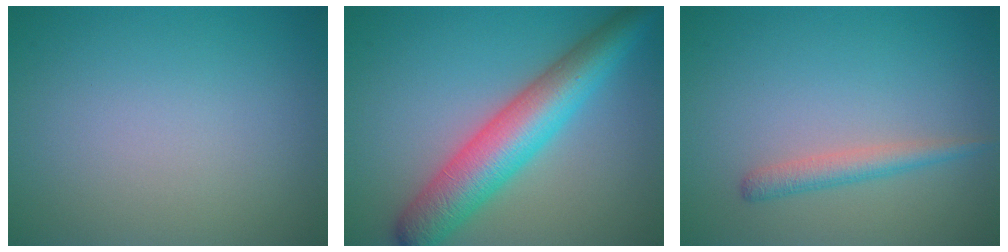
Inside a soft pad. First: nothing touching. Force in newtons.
{"total": 7.7, "press": 7.7, "slide": 0.2}
{"total": 1.9, "press": 1.9, "slide": 0.0}